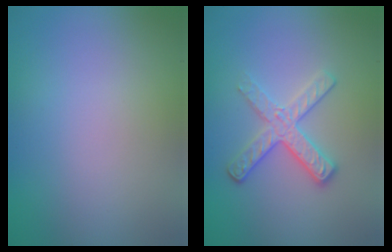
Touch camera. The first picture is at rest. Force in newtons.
{"total": 3.2, "press": 2.8, "slide": 1.5}